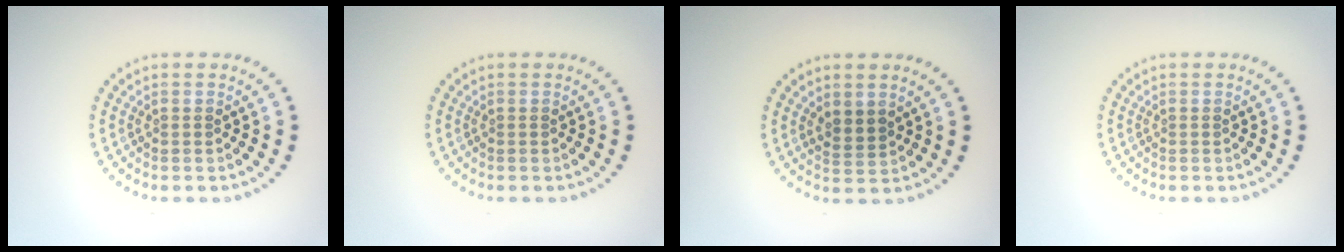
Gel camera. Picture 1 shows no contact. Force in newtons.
{"total": 0.0}
{"total": 1.8, "press": 1.5, "slide": 1.0}
{"total": 0.0}